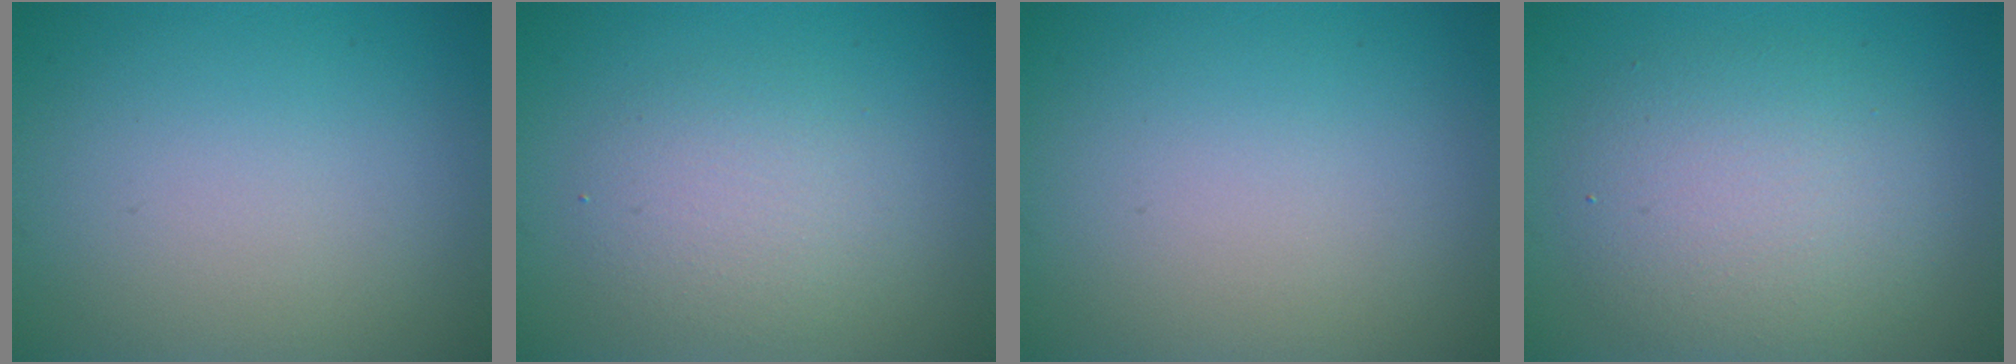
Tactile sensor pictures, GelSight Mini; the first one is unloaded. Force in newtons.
{"total": 2.9, "press": 2.9, "slide": 0.2}
{"total": 0.0}
{"total": 5.3, "press": 5.3, "slide": 0.0}